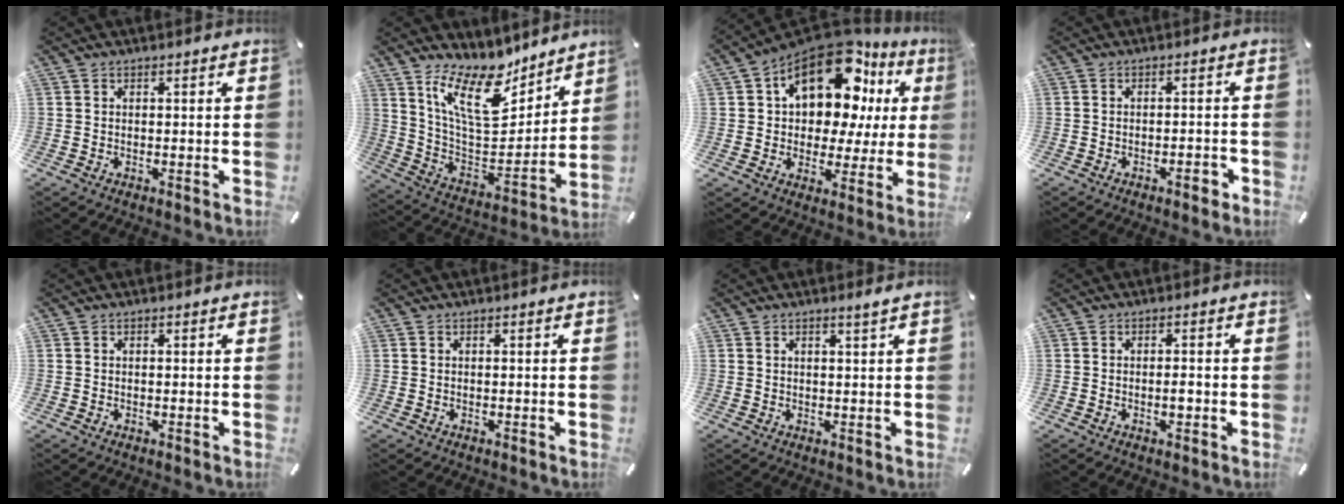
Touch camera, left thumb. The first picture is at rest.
{"total": 17.6, "force": [12.7, 7.3, 9.7], "torque": [-0.194, -0.080, 0.227]}
{"total": 19.3, "force": [10.4, 11.2, 11.8], "torque": [-0.180, -0.066, 0.182]}
{"total": 3.5, "force": [-1.9, 1.3, 2.6], "torque": [-0.040, 0.007, -0.032]}
{"total": 0.0}
{"total": 0.0}
{"total": 1.7, "force": [1.2, 0.0, 1.2], "torque": [-0.023, -0.001, 0.021]}
{"total": 2.4, "force": [-0.6, 1.0, 2.0], "torque": [-0.037, 0.004, -0.012]}